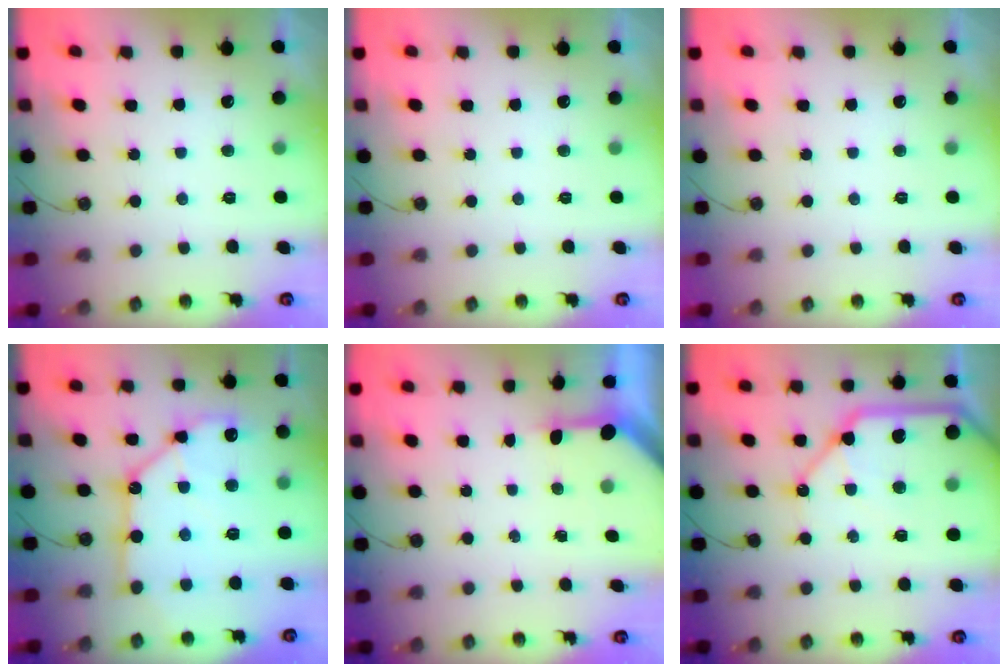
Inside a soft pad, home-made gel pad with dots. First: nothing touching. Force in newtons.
{"total": 0.0}
{"total": 0.0}
{"total": 15.9, "press": 15.7, "slide": 2.3}
{"total": 3.2, "press": 3.2, "slide": 0.2}
{"total": 20.3, "press": 20.1, "slide": 3.0}